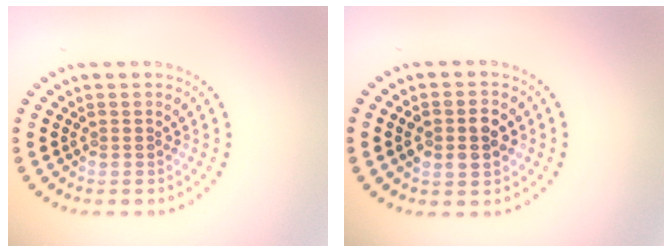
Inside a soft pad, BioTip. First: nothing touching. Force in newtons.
{"total": 2.8, "press": 2.8, "slide": 0.3}